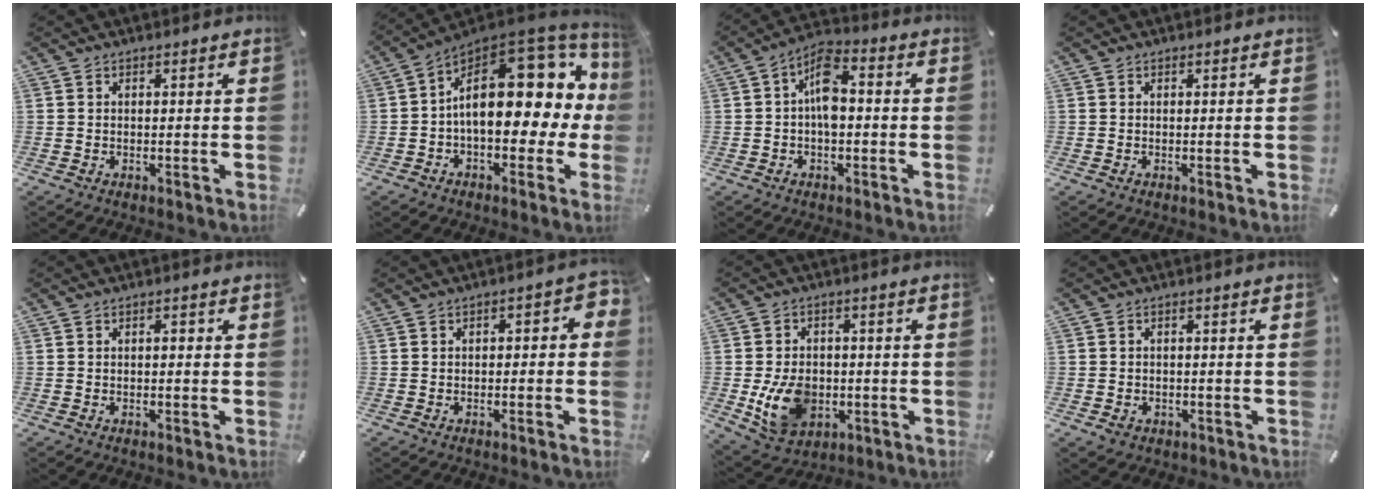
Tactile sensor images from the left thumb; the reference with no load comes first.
{"total": 21.6, "force": [4.4, 12.1, 17.3], "torque": [-0.257, -0.039, 0.081]}
{"total": 7.9, "force": [-0.8, 4.3, 6.6], "torque": [-0.122, 0.010, -0.015]}
{"total": 0.0}
{"total": 1.0, "force": [0.0, 0.5, 0.8], "torque": [-0.015, 0.005, -0.003]}
{"total": 3.1, "force": [-1.4, 1.7, 2.2], "torque": [-0.039, 0.017, -0.028]}
{"total": 11.4, "force": [-2.2, 8.9, 6.7], "torque": [-0.133, 0.007, -0.038]}
{"total": 2.4, "force": [-1.1, 2.0, 0.9], "torque": [-0.015, 0.006, -0.021]}